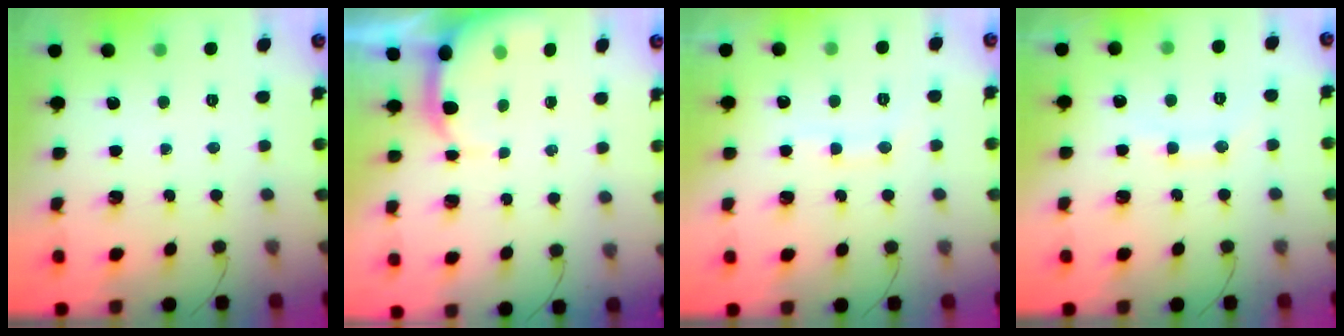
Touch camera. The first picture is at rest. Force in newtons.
{"total": 4.8, "press": 4.8, "slide": 0.7}
{"total": 8.3, "press": 8.2, "slide": 1.3}
{"total": 8.9, "press": 8.9, "slide": 1.1}